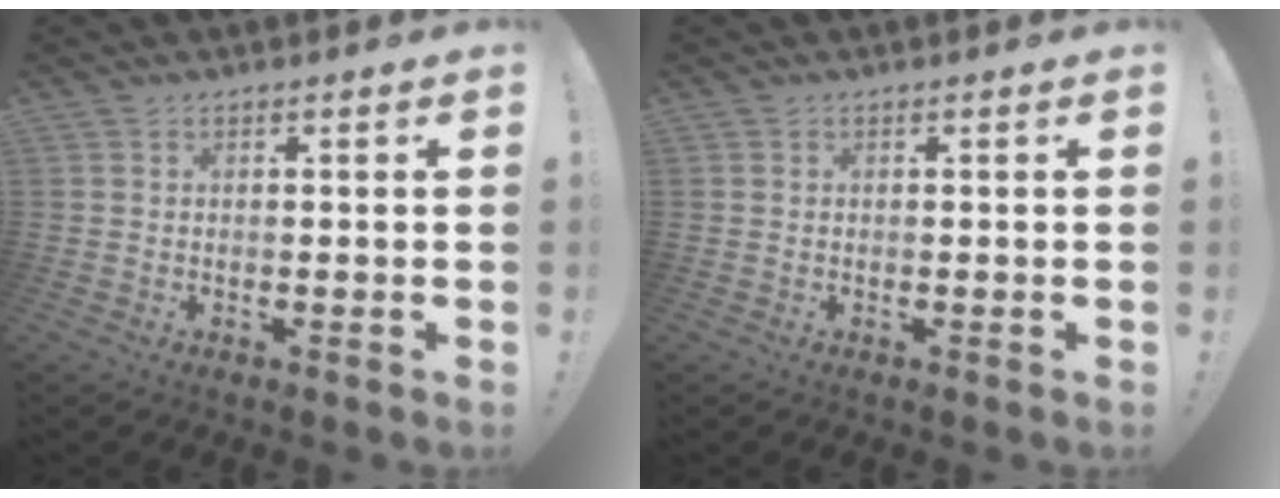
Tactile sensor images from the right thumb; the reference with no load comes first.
{"total": 0.0}